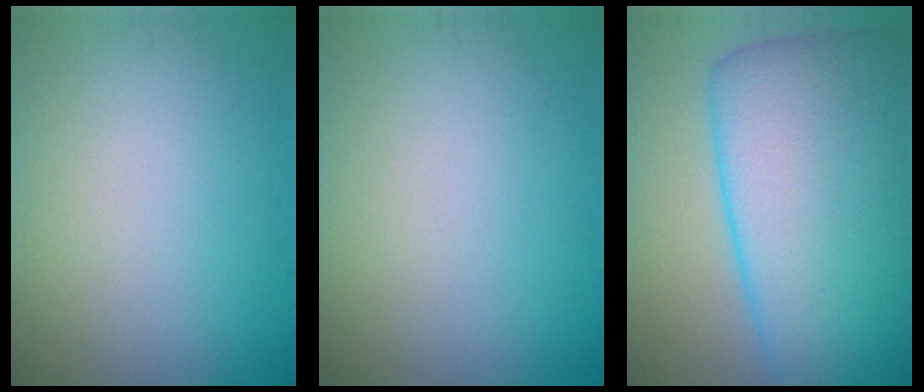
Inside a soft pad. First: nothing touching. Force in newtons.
{"total": 0.0}
{"total": 13.2, "press": 13.2, "slide": 0.6}